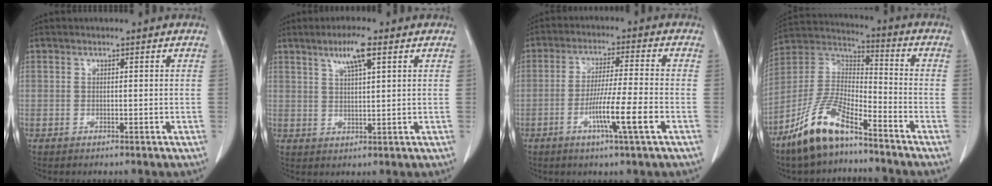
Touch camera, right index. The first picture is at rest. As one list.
[{"total": 5.2, "force": [2.9, 0.4, 4.3], "torque": [-0.079, 0.004, 0.052]}, {"total": 8.6, "force": [-3.3, -0.7, 8.0], "torque": [-0.141, -0.011, -0.060]}, {"total": 13.1, "force": [-9.3, 3.5, 8.5], "torque": [-0.184, 0.003, -0.179]}]